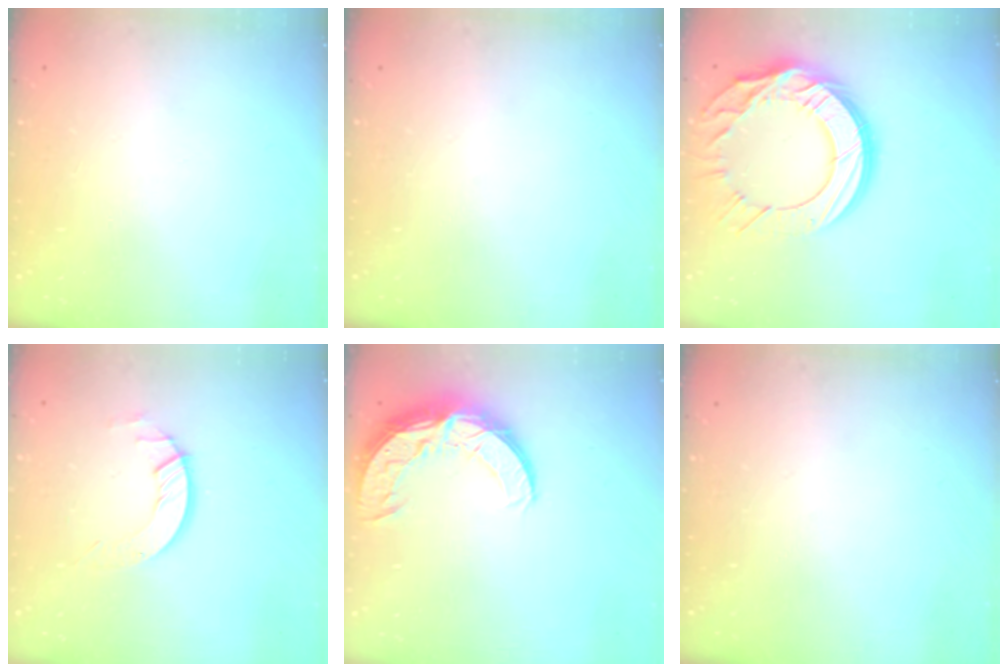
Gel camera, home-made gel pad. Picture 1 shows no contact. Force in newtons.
{"total": 0.0}
{"total": 20.4, "press": 20.3, "slide": 2.0}
{"total": 4.1, "press": 4.1, "slide": 0.1}
{"total": 11.0, "press": 10.9, "slide": 0.8}
{"total": 0.0}